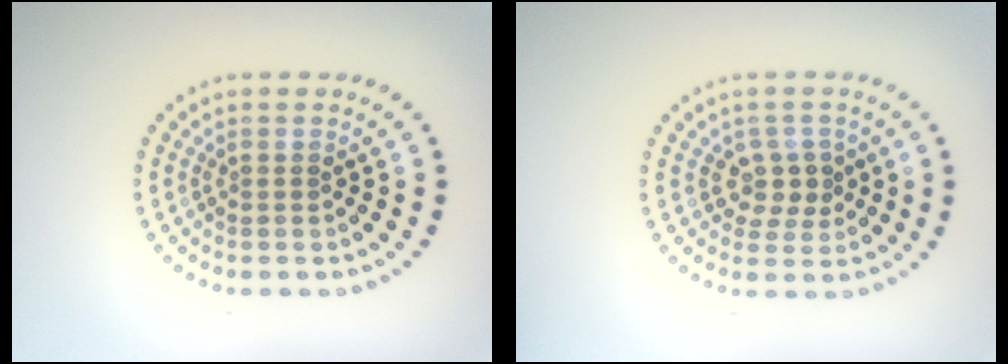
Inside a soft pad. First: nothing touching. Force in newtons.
{"total": 2.3, "press": 2.1, "slide": 0.9}